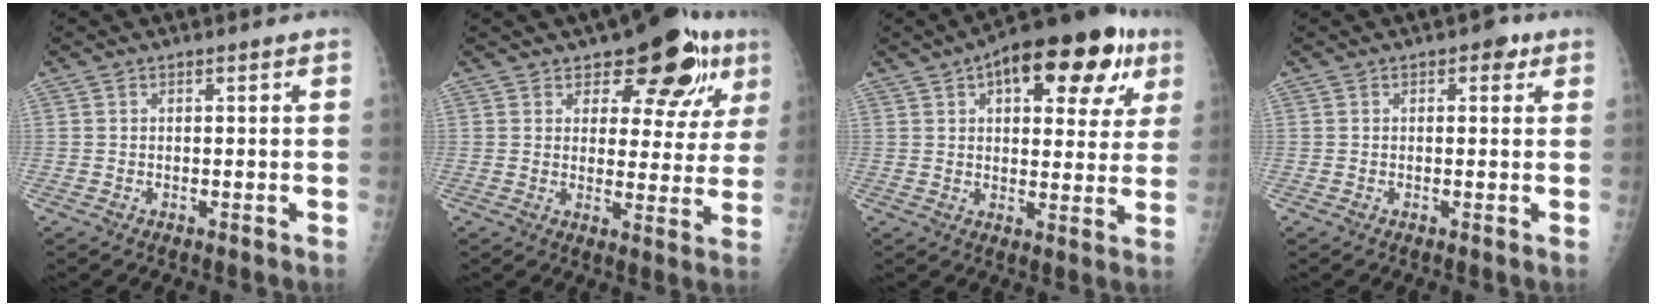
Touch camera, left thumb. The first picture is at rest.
{"total": 13.3, "force": [7.6, 6.7, 8.6], "torque": [-0.054, -0.032, 0.100]}
{"total": 19.4, "force": [8.9, 9.2, 14.6], "torque": [-0.162, 0.004, 0.117]}
{"total": 2.2, "force": [0.9, 1.4, 1.4], "torque": [-0.002, 0.001, 0.006]}